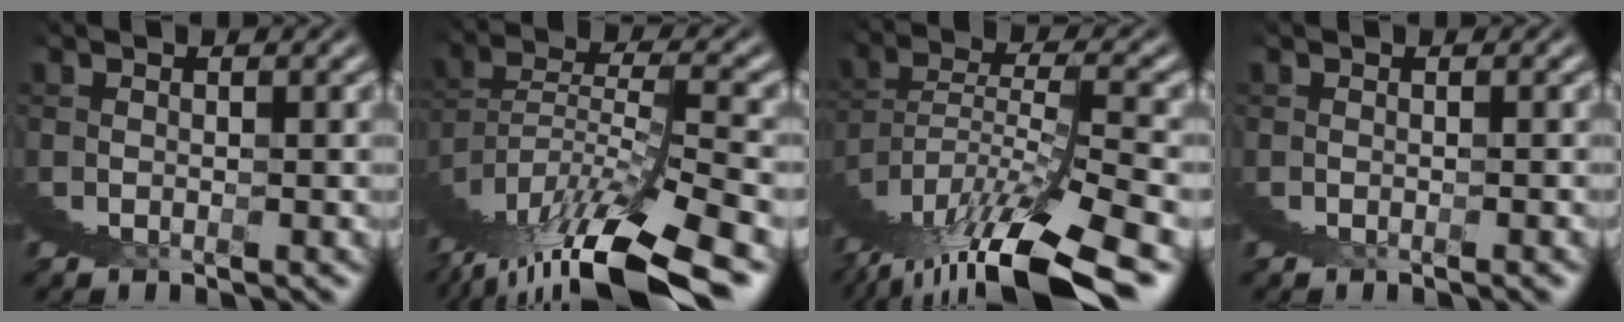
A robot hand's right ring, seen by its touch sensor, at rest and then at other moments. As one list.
[{"total": 6.7, "force": [0.6, 1.8, 6.4], "torque": [-0.104, 0.011, 0.006]}, {"total": 7.3, "force": [1.3, 2.3, 6.8], "torque": [-0.107, 0.018, 0.014]}, {"total": 0.8, "force": [0.3, -0.7, -0.3], "torque": [0.008, 0.006, 0.003]}]